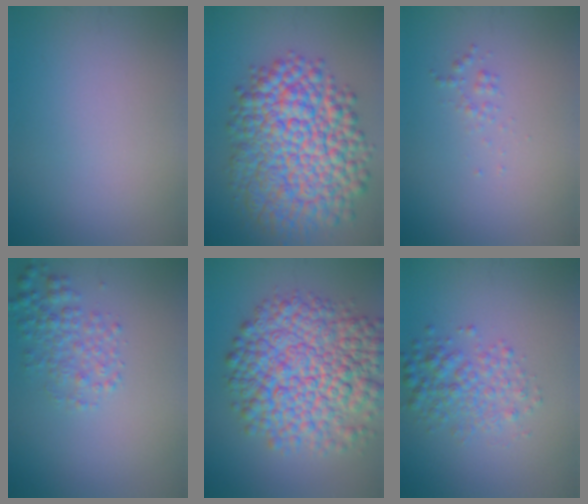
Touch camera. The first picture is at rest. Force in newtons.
{"total": 12.5, "press": 12.4, "slide": 0.3}
{"total": 0.7, "press": 0.7, "slide": 0.0}
{"total": 2.9, "press": 2.9, "slide": 0.1}
{"total": 11.4, "press": 11.4, "slide": 0.3}
{"total": 3.4, "press": 3.4, "slide": 0.0}